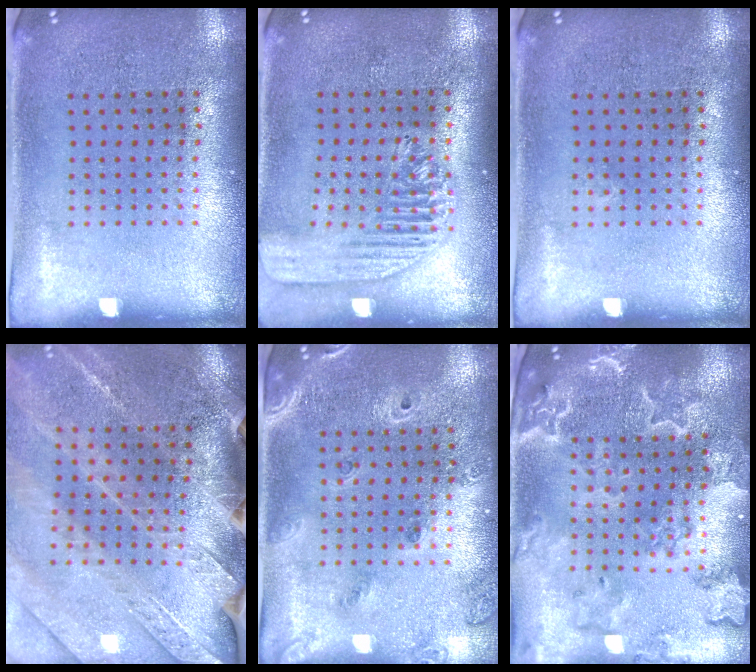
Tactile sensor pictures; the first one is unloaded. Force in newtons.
{"total": 1.7, "press": 1.5, "slide": 0.7}
{"total": 0.0}
{"total": 2.8, "press": 2.8, "slide": 0.7}
{"total": 1.5, "press": 1.4, "slide": 0.6}
{"total": 3.3, "press": 3.0, "slide": 1.5}